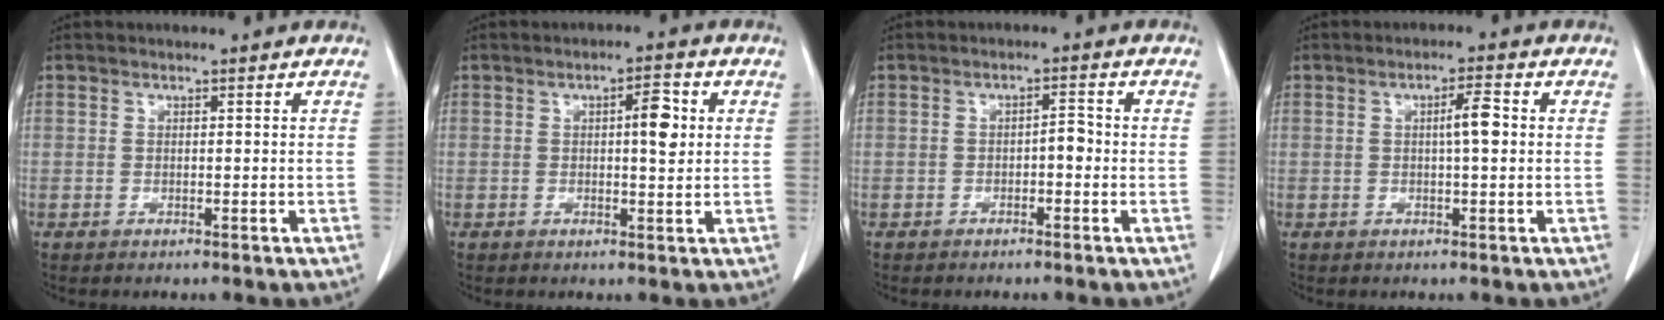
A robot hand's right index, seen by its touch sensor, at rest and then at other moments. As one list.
[{"total": 4.4, "force": [0.9, 1.1, 4.2], "torque": [-0.062, 0.004, 0.011]}, {"total": 2.1, "force": [-0.6, 0.8, 1.8], "torque": [-0.022, 0.006, -0.010]}, {"total": 3.5, "force": [0.4, 0.4, 3.5], "torque": [-0.058, 0.005, 0.005]}]